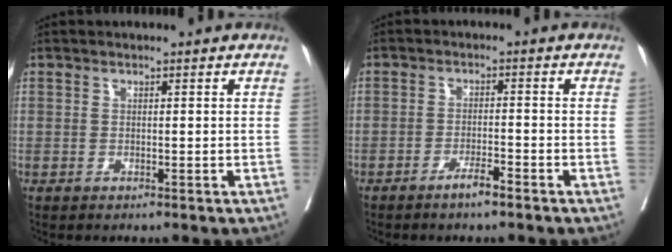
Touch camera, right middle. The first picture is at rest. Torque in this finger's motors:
{"motor_torque": [0.92, -1.22, 0.06, 0.03]}